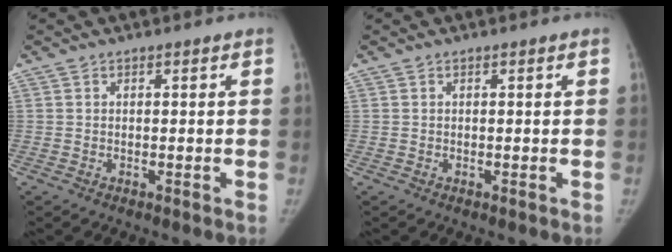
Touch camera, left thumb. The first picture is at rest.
{"total": 0.0}